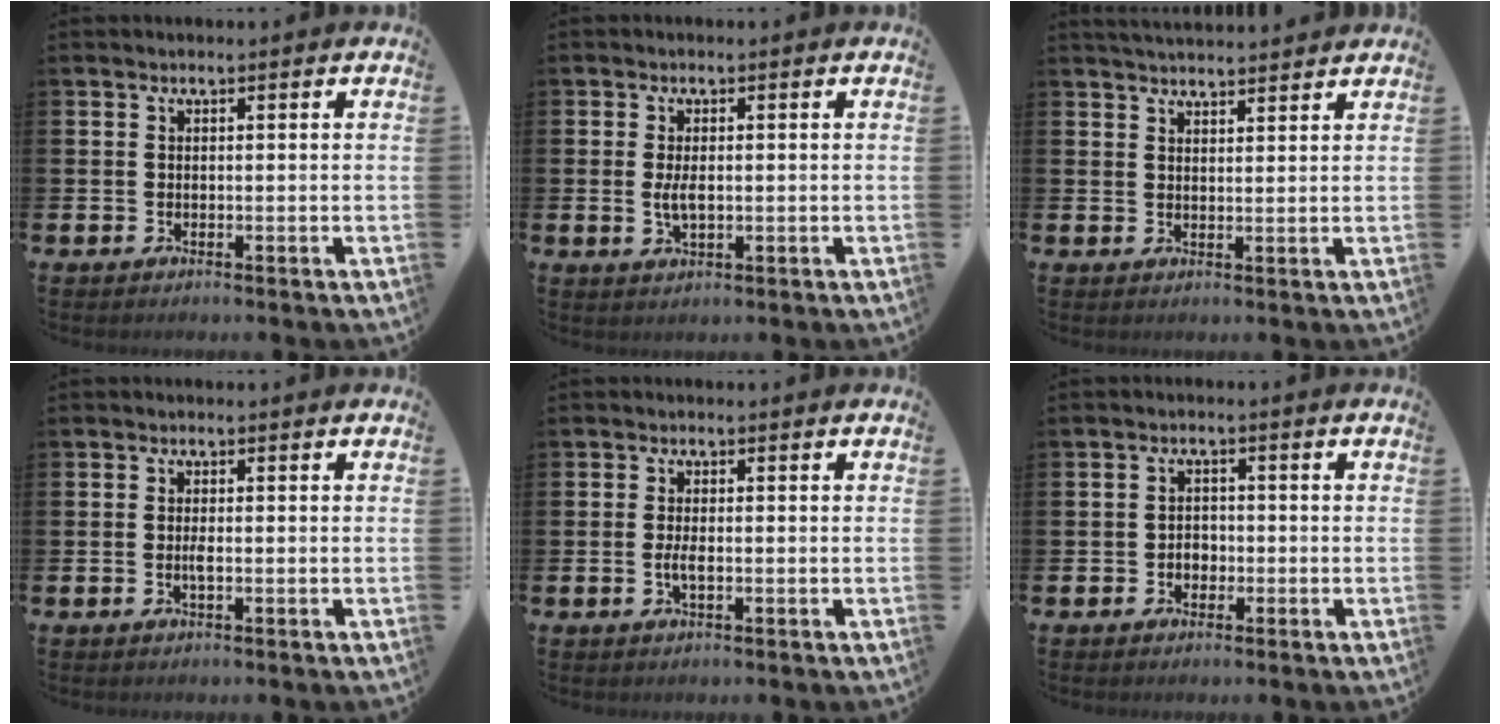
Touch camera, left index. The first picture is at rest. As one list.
[{"total": 2.7, "force": [0.0, 1.2, 2.4], "torque": [-0.044, 0.001, -0.001]}, {"total": 3.2, "force": [3.2, 0.2, 0.1], "torque": [-0.009, -0.015, 0.059]}, {"total": 1.2, "force": [-0.3, 0.3, 1.1], "torque": [-0.019, -0.002, -0.005]}, {"total": 1.9, "force": [-0.3, 0.7, 1.8], "torque": [-0.030, -0.001, -0.007]}, {"total": 2.1, "force": [-0.7, 1.7, 0.9], "torque": [-0.008, 0.001, -0.019]}]